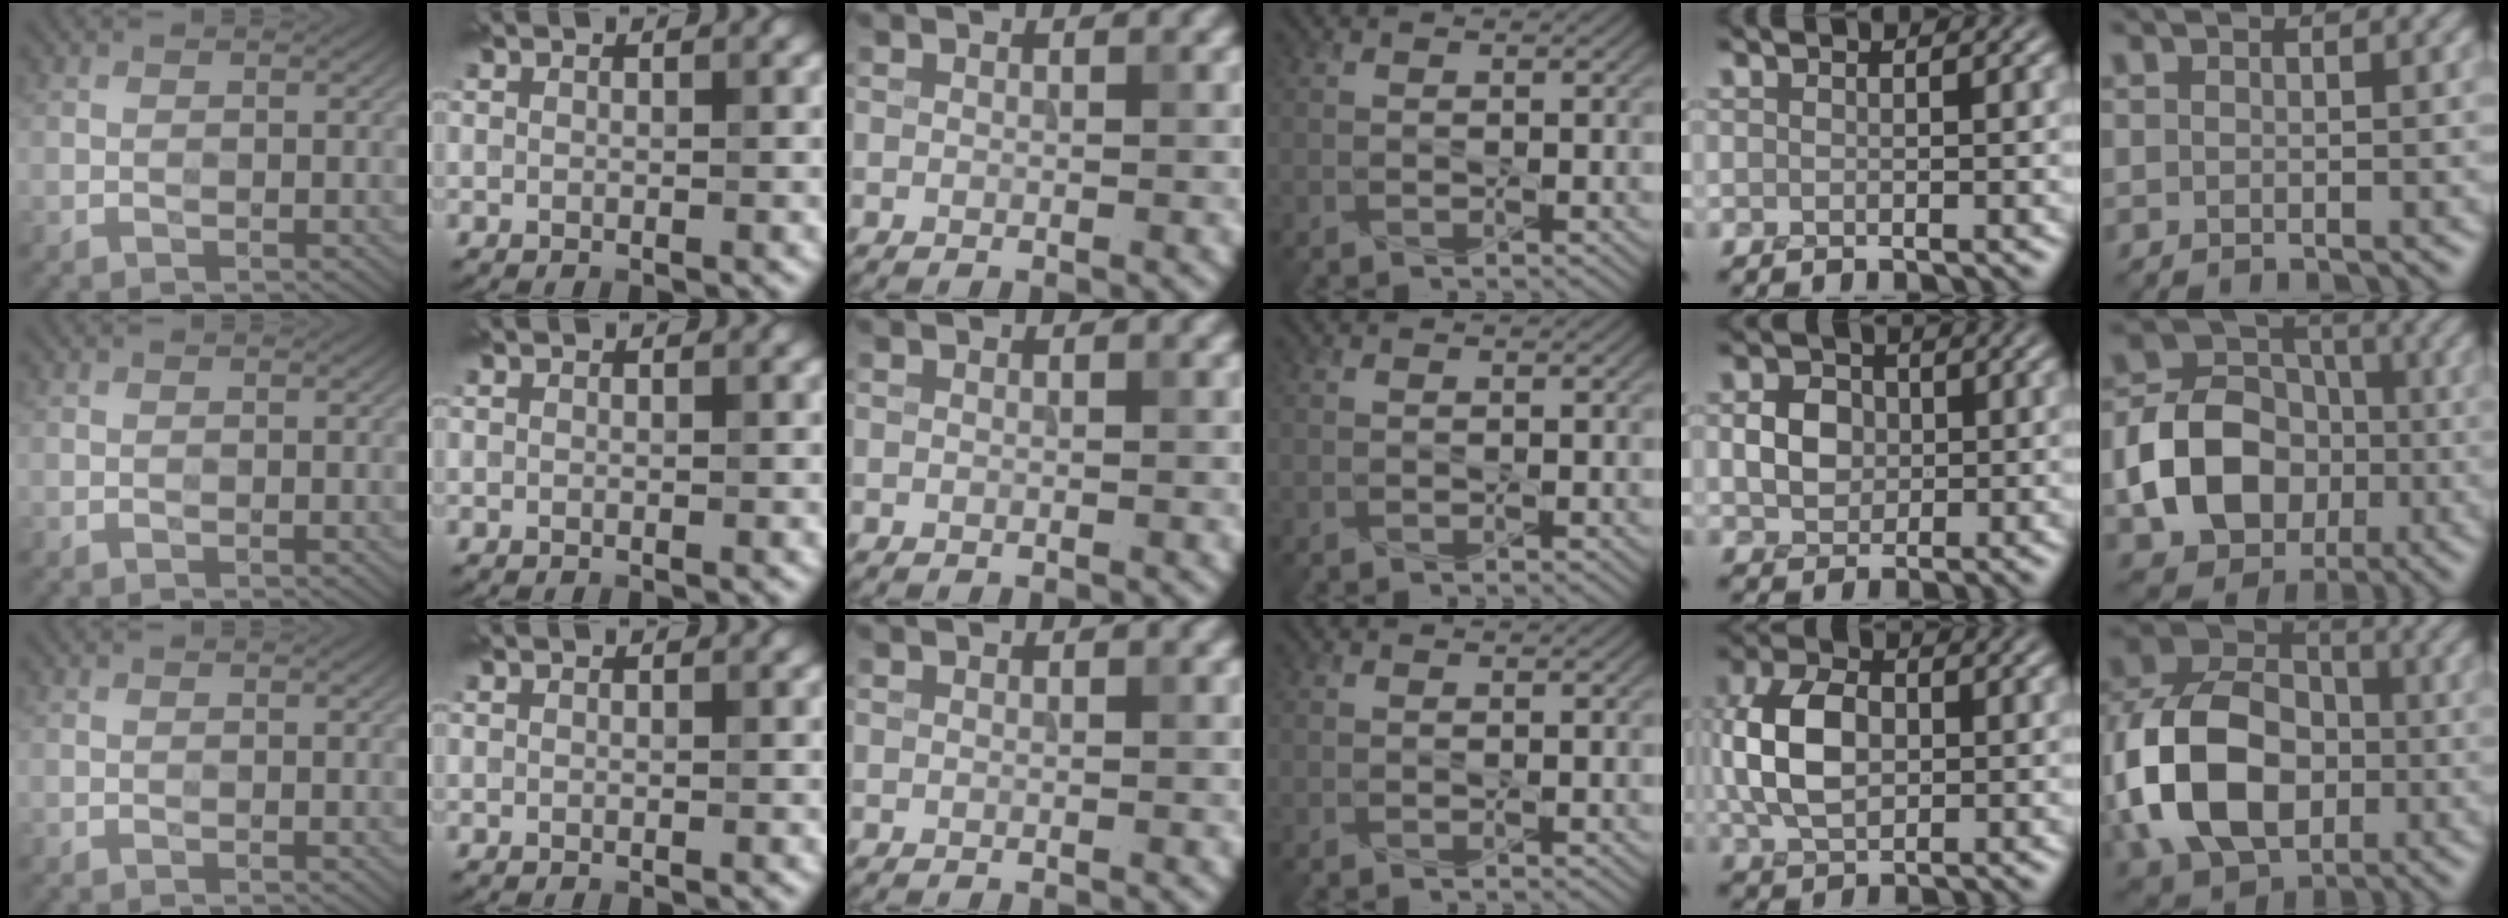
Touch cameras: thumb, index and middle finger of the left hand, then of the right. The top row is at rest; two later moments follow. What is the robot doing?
{"motion": "press", "object": "stapler"}